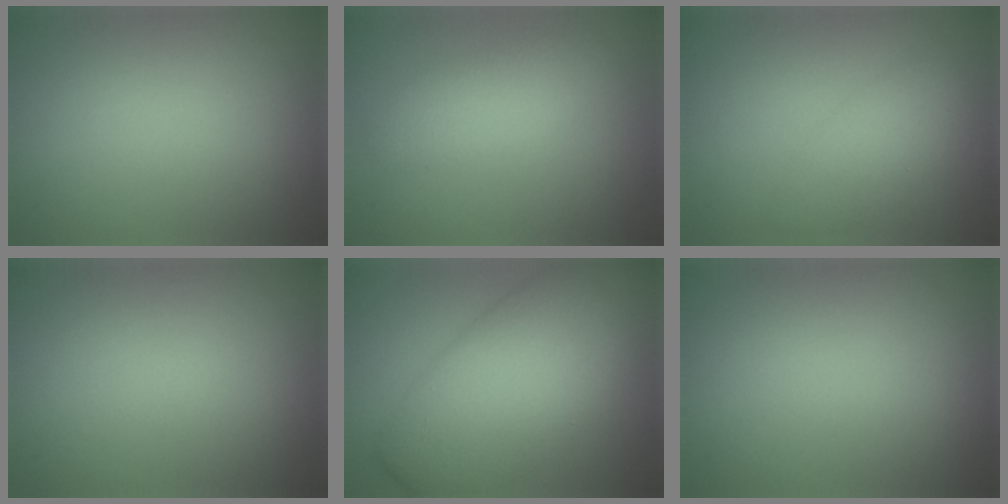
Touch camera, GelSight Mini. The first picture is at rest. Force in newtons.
{"total": 2.8, "press": 2.7, "slide": 0.3}
{"total": 1.9, "press": 1.9, "slide": 0.2}
{"total": 0.0}
{"total": 11.4, "press": 11.4, "slide": 0.3}
{"total": 0.0}